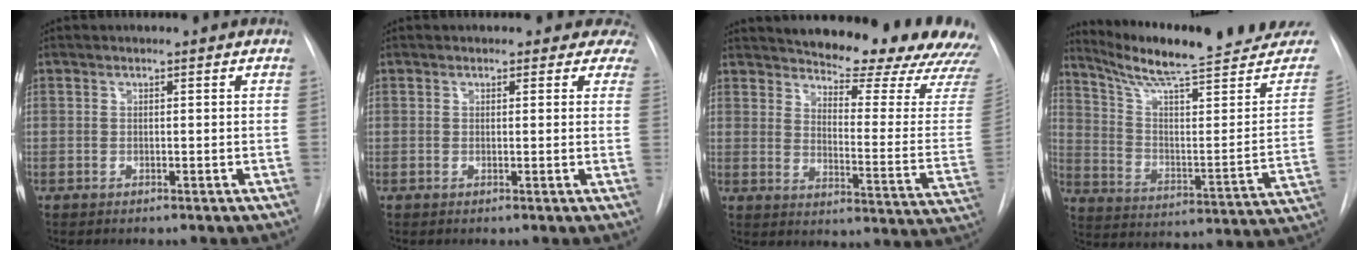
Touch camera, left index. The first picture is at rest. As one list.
[{"total": 4.8, "force": [4.0, 2.7, 0.1], "torque": [0.033, -0.006, 0.015]}, {"total": 22.6, "force": [20.3, 3.8, 9.0], "torque": [-0.121, -0.094, 0.236]}, {"total": 24.9, "force": [21.8, 1.9, 11.8], "torque": [-0.177, -0.064, 0.301]}]